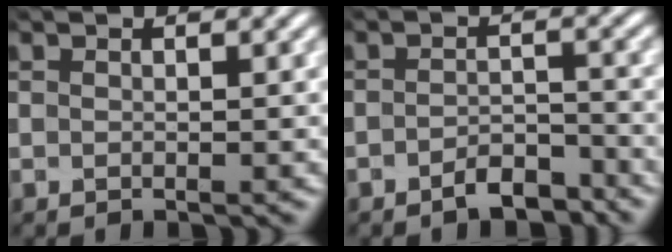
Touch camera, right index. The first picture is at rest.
{"total": 3.3, "force": [-3.0, 1.0, 0.9], "torque": [0.007, 0.003, -0.057]}